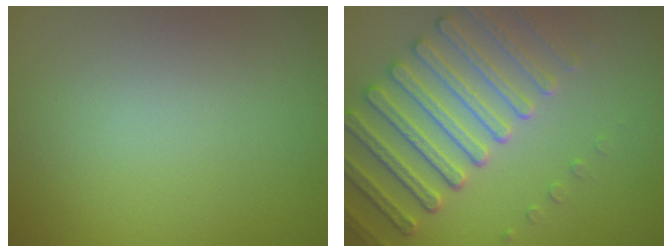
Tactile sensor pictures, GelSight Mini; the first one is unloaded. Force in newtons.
{"total": 5.6, "press": 5.1, "slide": 2.2}